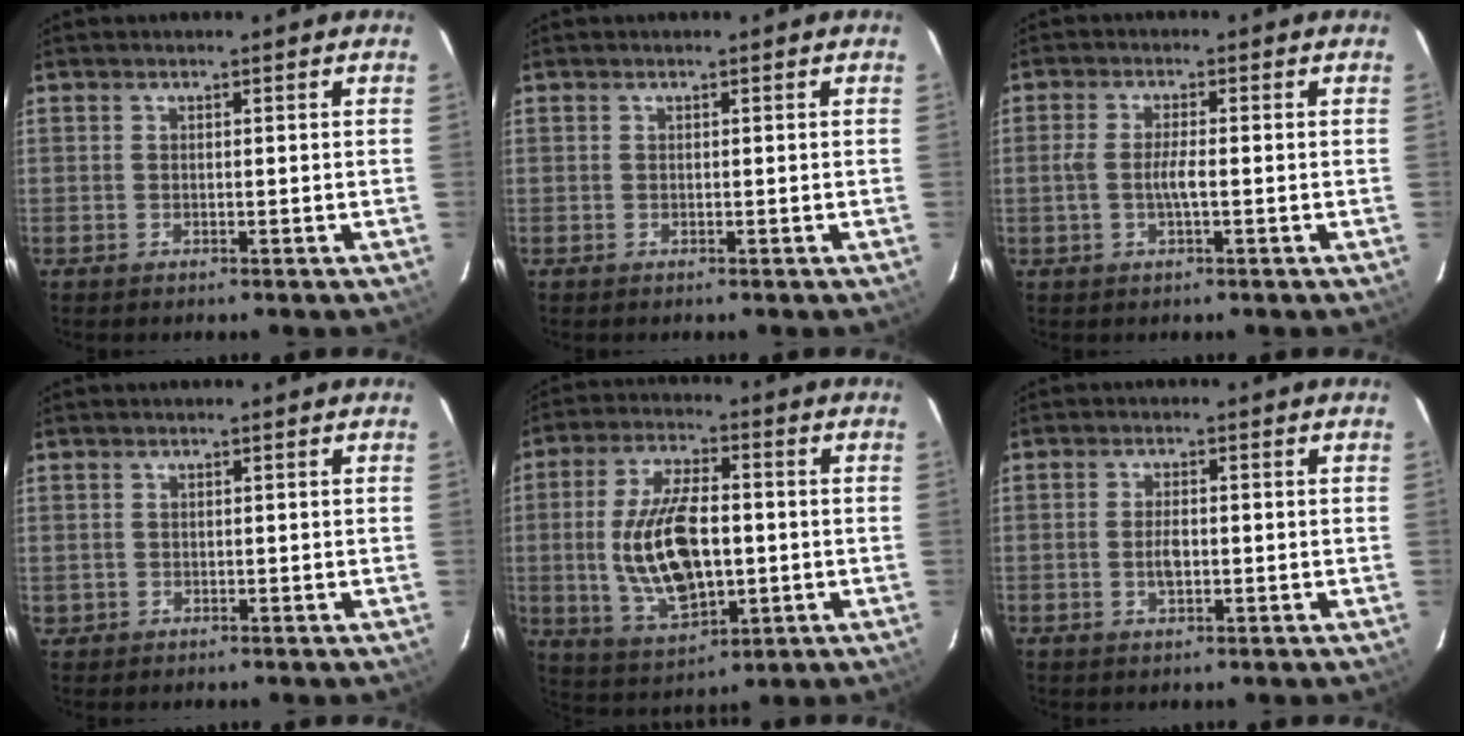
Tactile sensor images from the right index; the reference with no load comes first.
{"total": 0.0}
{"total": 3.5, "force": [-0.8, 0.4, 3.4], "torque": [-0.066, 0.003, -0.014]}
{"total": 1.1, "force": [0.1, 1.1, 0.0], "torque": [0.003, 0.002, 0.003]}
{"total": 16.0, "force": [-1.0, 7.7, 14.0], "torque": [-0.277, -0.003, -0.002]}
{"total": 3.1, "force": [-0.5, 1.4, 2.7], "torque": [-0.049, 0.002, -0.007]}